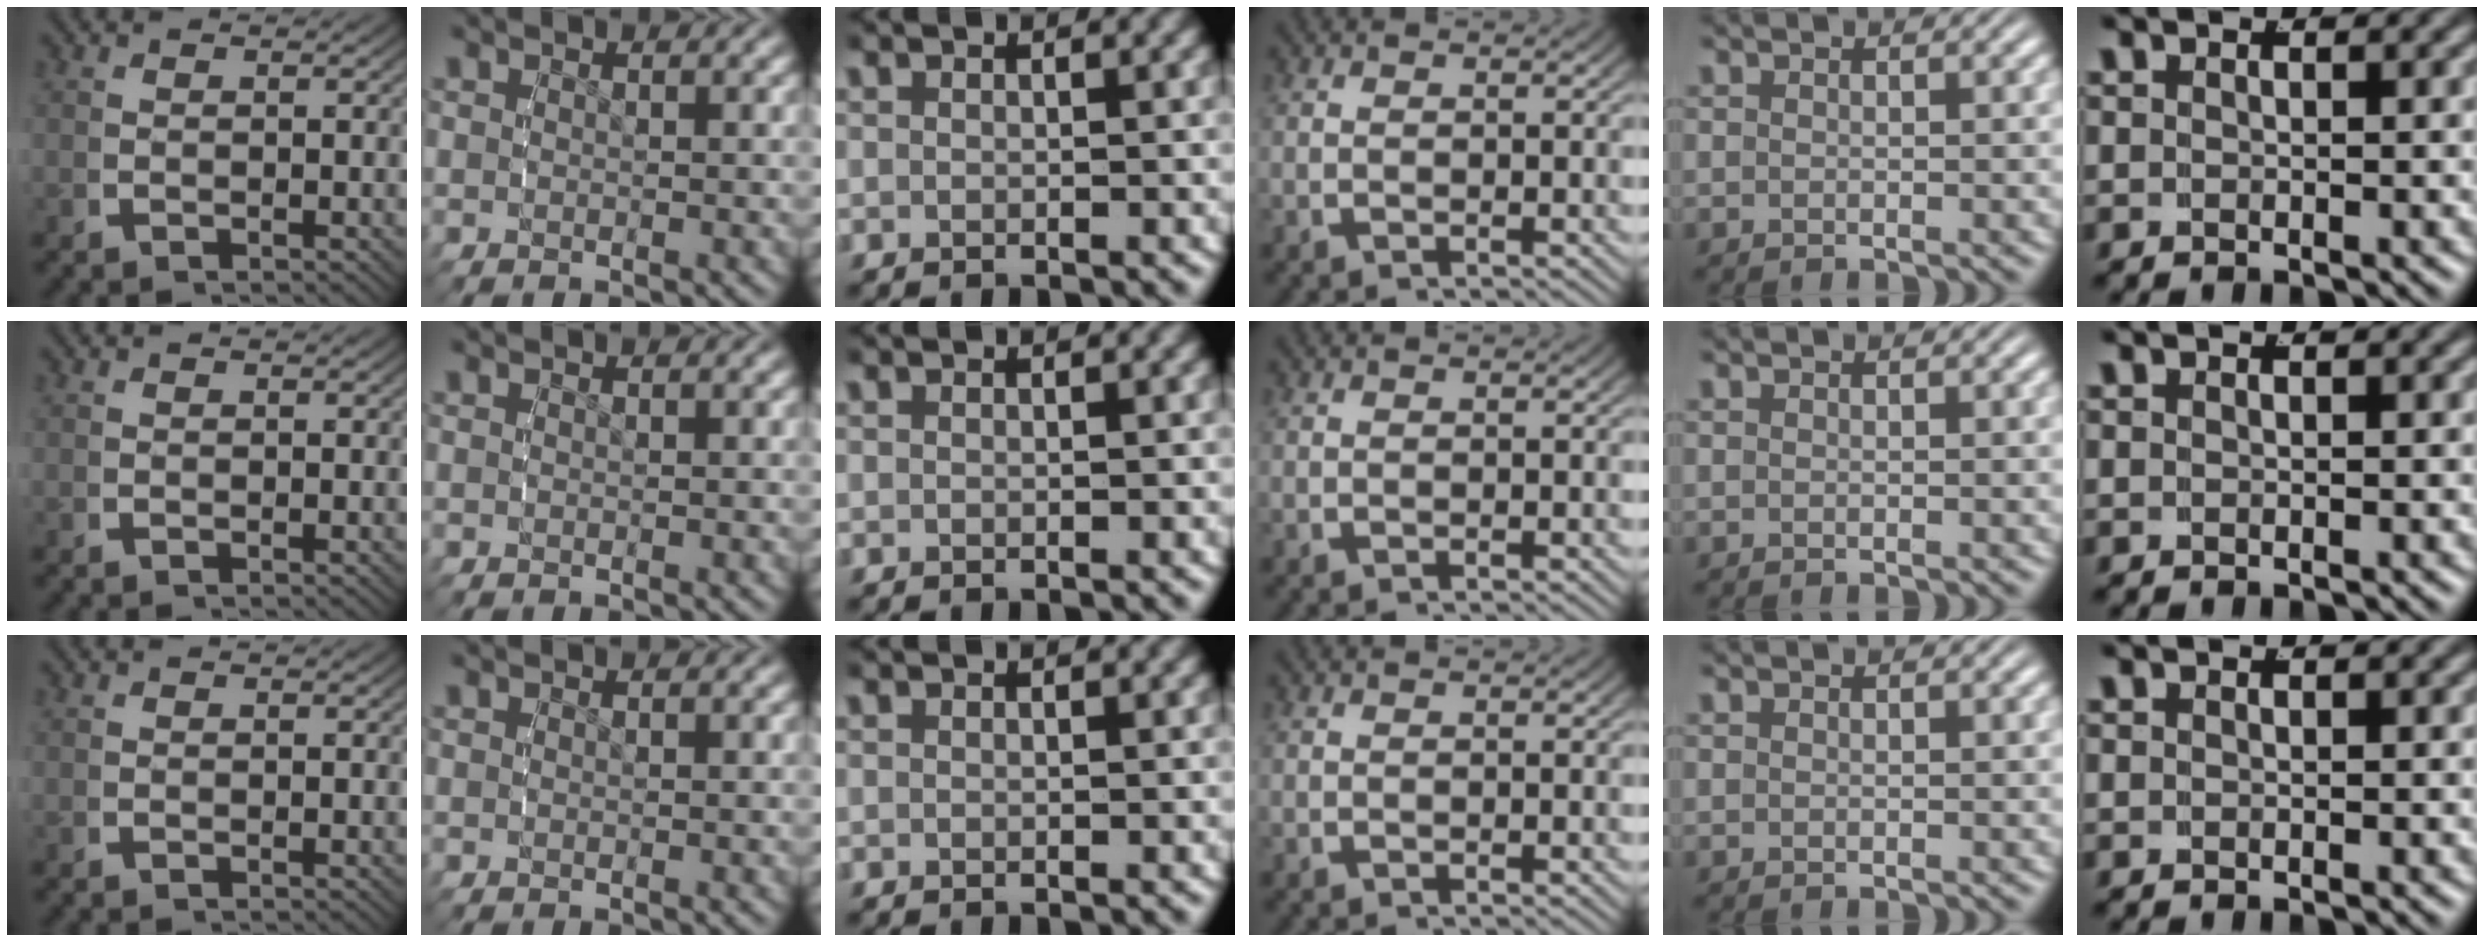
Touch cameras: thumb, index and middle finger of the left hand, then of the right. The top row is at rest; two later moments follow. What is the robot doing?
{"motion": "reach", "object": "jar lid"}